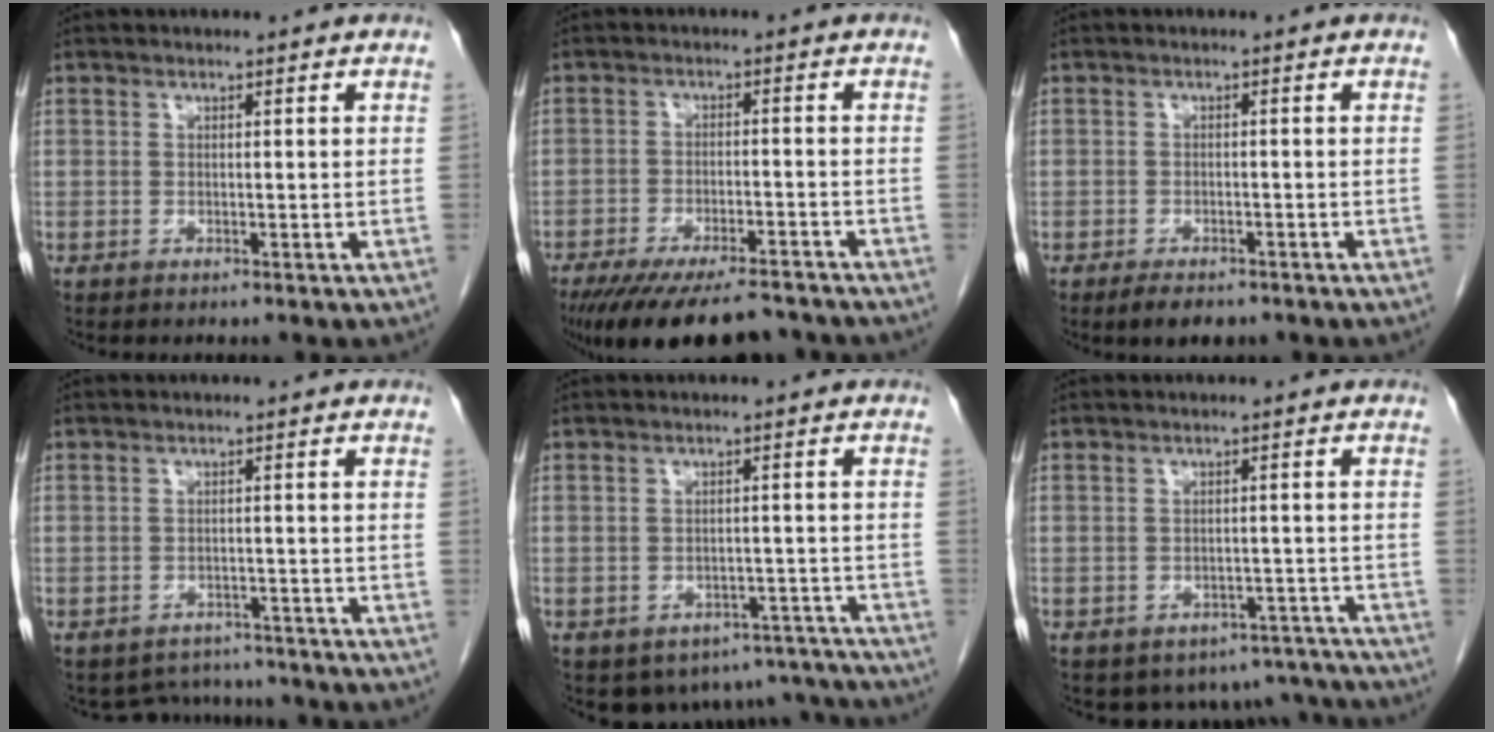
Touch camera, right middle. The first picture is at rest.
{"total": 15.9, "force": [-13.4, 3.8, 7.8], "torque": [-0.136, -0.021, -0.192]}
{"total": 3.5, "force": [-2.6, 1.5, 1.8], "torque": [-0.030, -0.005, -0.035]}
{"total": 5.3, "force": [-4.9, 1.9, -0.4], "torque": [0.007, 0.014, -0.064]}
{"total": 11.0, "force": [-9.2, 5.8, 1.9], "torque": [-0.013, 0.020, -0.098]}
{"total": 10.4, "force": [-8.9, 5.2, 1.4], "torque": [-0.005, 0.021, -0.094]}